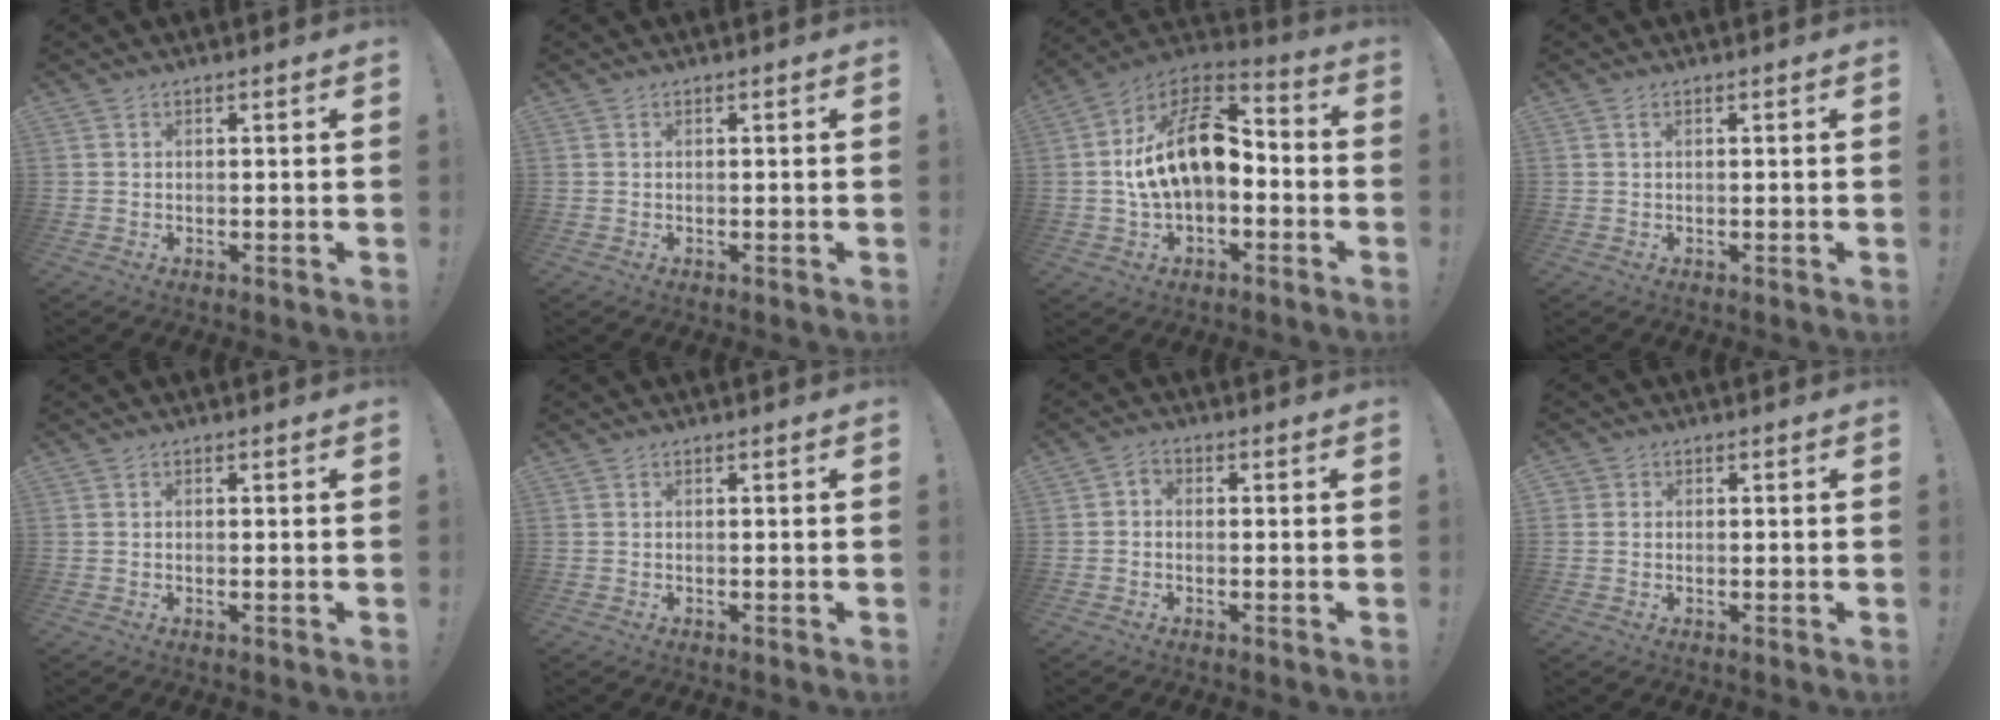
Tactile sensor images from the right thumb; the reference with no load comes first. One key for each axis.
{"total": 0.0}
{"total": 17.9, "fx": 1.7, "fy": 10.5, "fz": 14.4, "tx": -0.233, "ty": 0.005, "tz": 0.034}
{"total": 0.8, "fx": 0.3, "fy": 0.3, "fz": 0.7, "tx": -0.019, "ty": 0.004, "tz": 0.007}
{"total": 0.5, "fx": 0.0, "fy": 0.0, "fz": 0.5, "tx": -0.005, "ty": -0.002, "tz": -0.002}
{"total": 0.0}
{"total": 2.0, "fx": -1.0, "fy": 1.4, "fz": 1.0, "tx": -0.024, "ty": 0.010, "tz": -0.017}
{"total": 1.5, "fx": 0.1, "fy": 1.4, "fz": 0.5, "tx": -0.009, "ty": 0.004, "tz": 0.001}